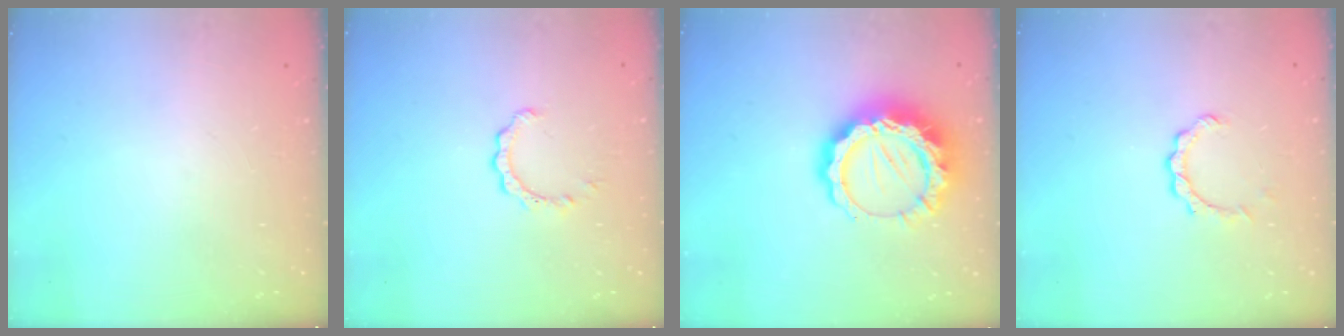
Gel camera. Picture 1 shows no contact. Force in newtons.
{"total": 2.4, "press": 2.3, "slide": 0.3}
{"total": 16.3, "press": 16.3, "slide": 1.3}
{"total": 3.7, "press": 3.7, "slide": 0.3}